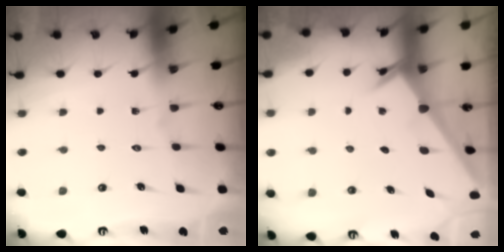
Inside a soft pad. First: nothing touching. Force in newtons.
{"total": 2.4, "press": 2.4, "slide": 0.2}